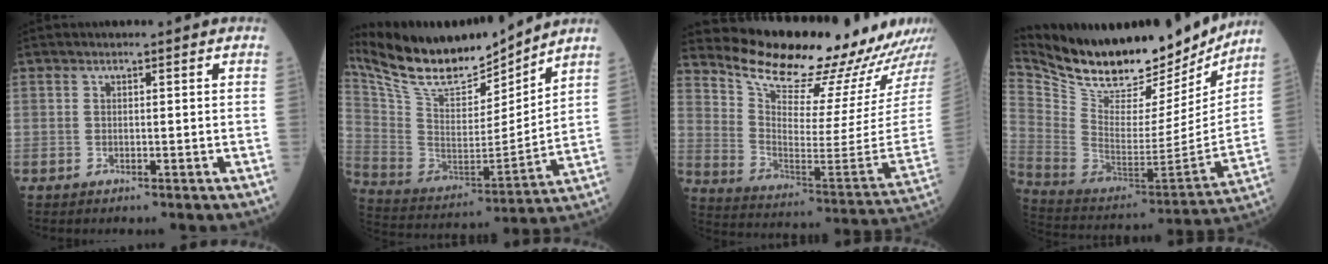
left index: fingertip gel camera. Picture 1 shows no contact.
{"total": 18.8, "force": [17.1, 3.3, 7.0], "torque": [-0.149, -0.011, 0.310]}
{"total": 23.2, "force": [21.7, 1.5, 8.2], "torque": [-0.150, -0.111, 0.307]}
{"total": 27.0, "force": [22.7, 9.0, 11.5], "torque": [-0.220, -0.028, 0.349]}